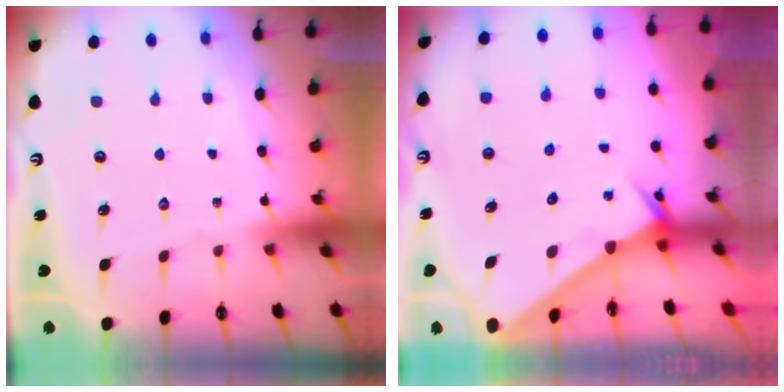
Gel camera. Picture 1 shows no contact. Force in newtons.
{"total": 2.4, "press": 2.4, "slide": 0.1}